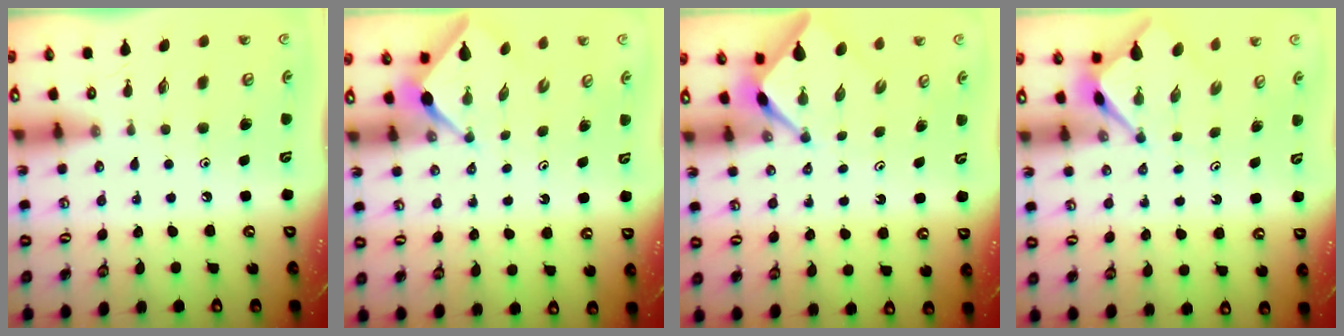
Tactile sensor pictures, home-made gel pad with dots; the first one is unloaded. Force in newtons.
{"total": 2.5, "press": 2.4, "slide": 0.3}
{"total": 3.4, "press": 3.4, "slide": 0.3}
{"total": 3.0, "press": 3.0, "slide": 0.2}